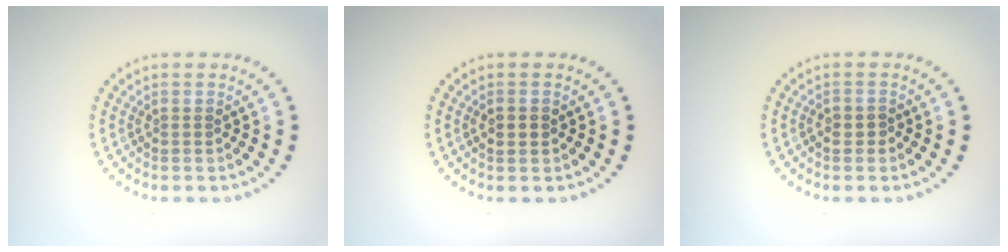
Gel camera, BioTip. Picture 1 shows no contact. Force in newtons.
{"total": 1.8, "press": 1.8, "slide": 0.2}
{"total": 0.9, "press": 0.8, "slide": 0.3}